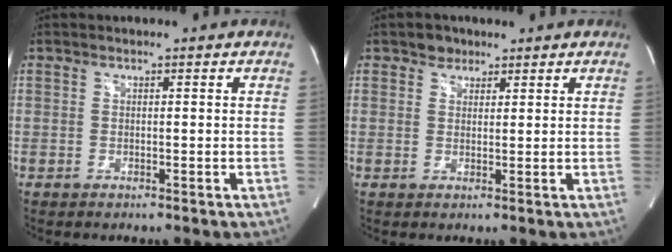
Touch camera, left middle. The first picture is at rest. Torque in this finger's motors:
{"motor_torque": [0.06, 0.00, -0.01, 0.00]}